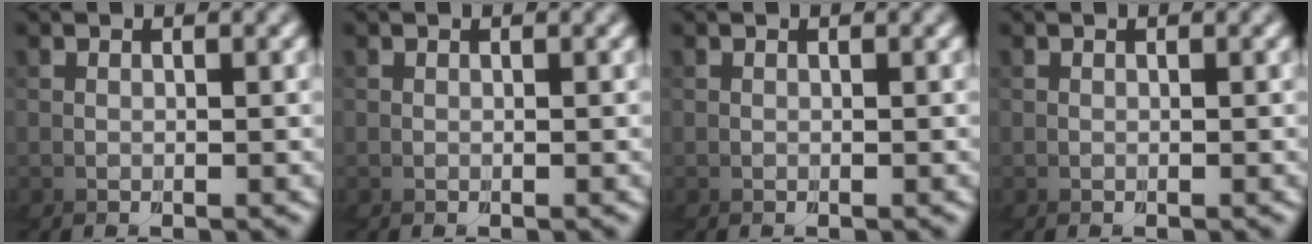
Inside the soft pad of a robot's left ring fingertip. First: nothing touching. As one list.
[{"total": 0.0}, {"total": 0.0}, {"total": 0.0}]